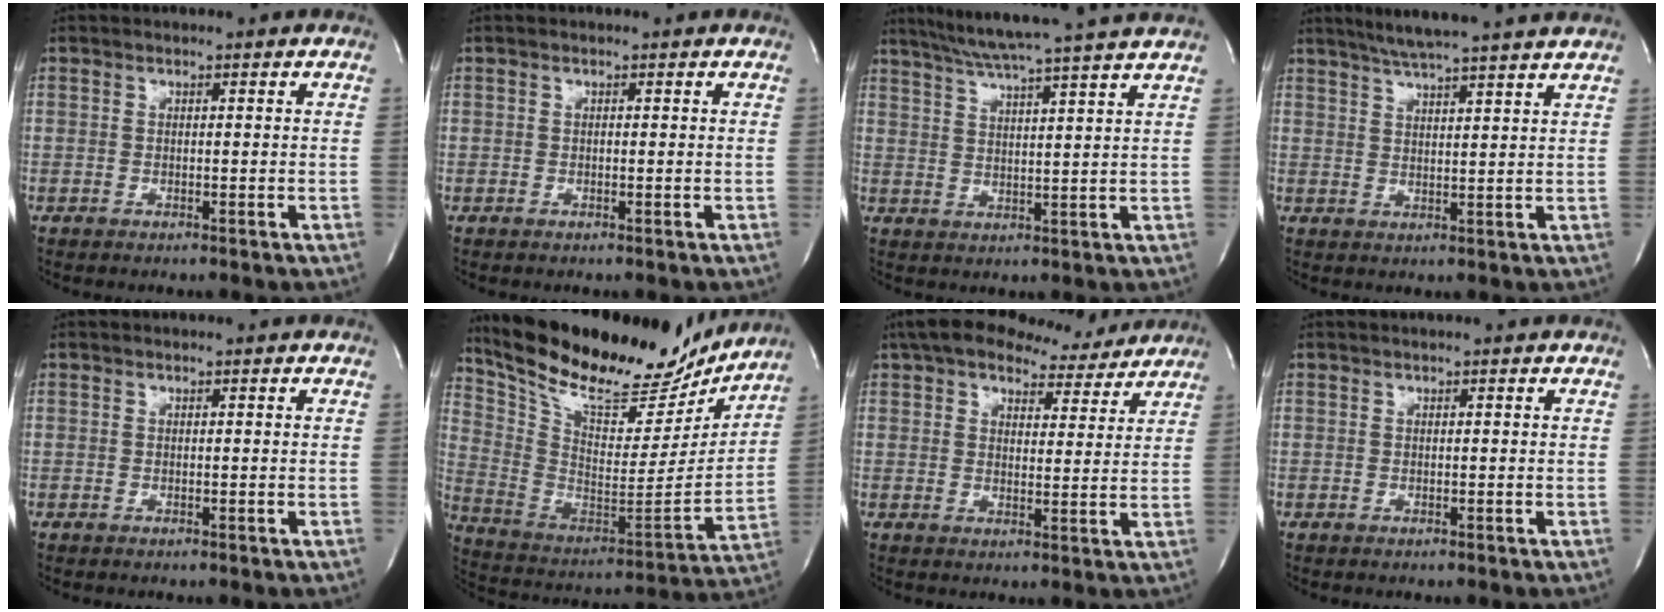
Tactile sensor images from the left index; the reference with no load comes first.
{"total": 0.0}
{"total": 15.0, "force": [13.0, -1.7, 7.3], "torque": [-0.128, -0.004, 0.178]}
{"total": 12.1, "force": [10.6, -0.5, 5.8], "torque": [-0.099, 0.016, 0.144]}
{"total": 0.0}
{"total": 25.4, "force": [22.0, 6.6, 10.8], "torque": [-0.201, -0.018, 0.339]}
{"total": 13.2, "force": [11.2, 4.6, 5.2], "torque": [-0.074, 0.027, 0.155]}
{"total": 0.6, "force": [0.5, -0.1, 0.1], "torque": [-0.003, 0.001, 0.011]}